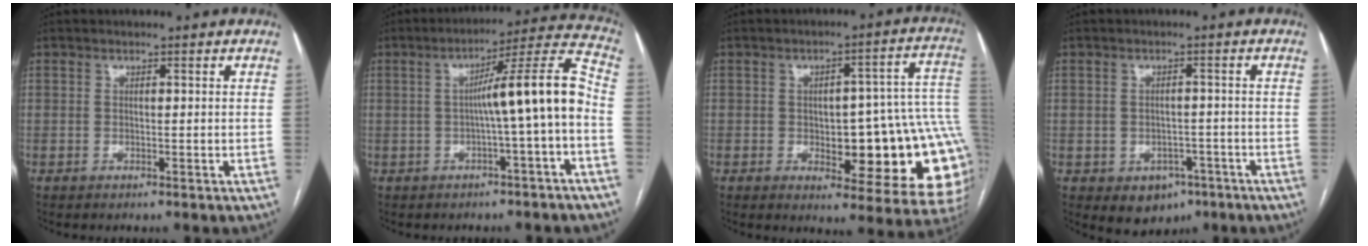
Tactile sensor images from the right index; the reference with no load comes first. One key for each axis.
{"total": 10.7, "fx": -1.7, "fy": -0.9, "fz": 10.5, "tx": -0.151, "ty": 0.029, "tz": -0.026}
{"total": 20.3, "fx": -2.8, "fy": 6.4, "fz": 19.0, "tx": -0.144, "ty": 0.037, "tz": -0.011}
{"total": 5.4, "fx": -2.7, "fy": 4.1, "fz": 2.3, "tx": -0.023, "ty": 0.006, "tz": -0.027}